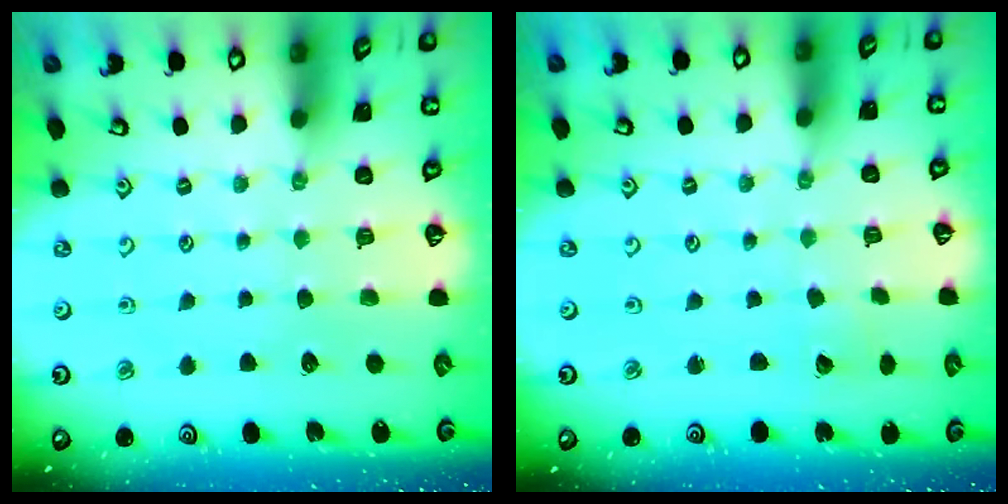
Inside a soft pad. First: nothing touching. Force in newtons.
{"total": 1.3, "press": 1.3, "slide": 0.1}